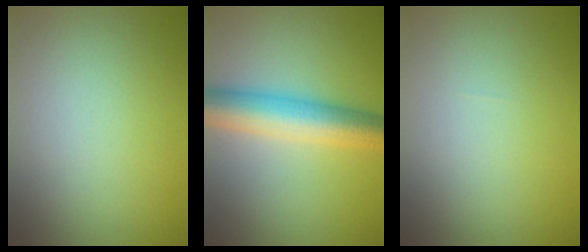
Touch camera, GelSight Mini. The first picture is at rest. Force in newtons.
{"total": 6.8, "press": 6.8, "slide": 0.1}
{"total": 0.0}